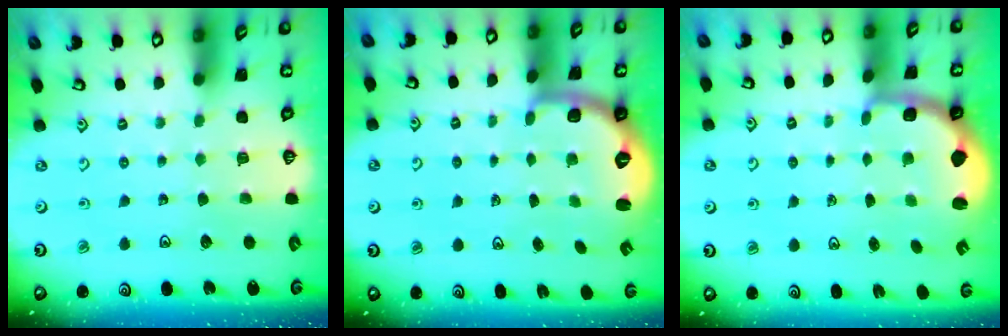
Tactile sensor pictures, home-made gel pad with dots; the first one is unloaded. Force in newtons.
{"total": 2.5, "press": 2.0, "slide": 1.5}
{"total": 3.0, "press": 2.1, "slide": 2.1}